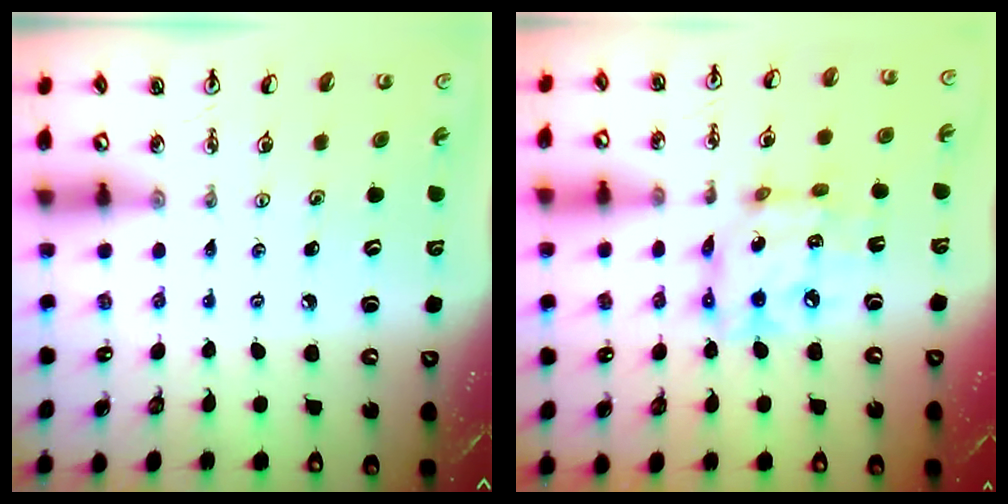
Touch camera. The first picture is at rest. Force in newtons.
{"total": 11.7, "press": 11.7, "slide": 0.8}